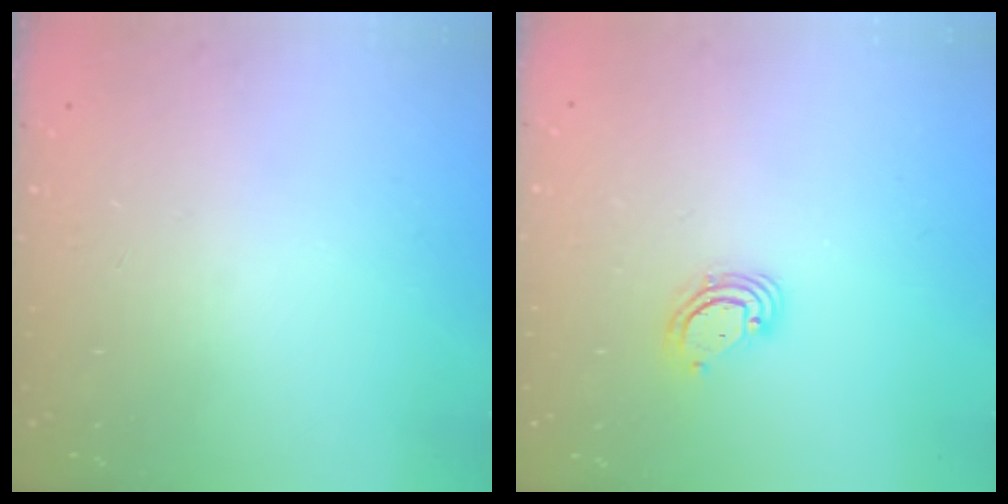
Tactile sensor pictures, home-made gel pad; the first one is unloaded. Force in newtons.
{"total": 4.1, "press": 4.1, "slide": 0.3}